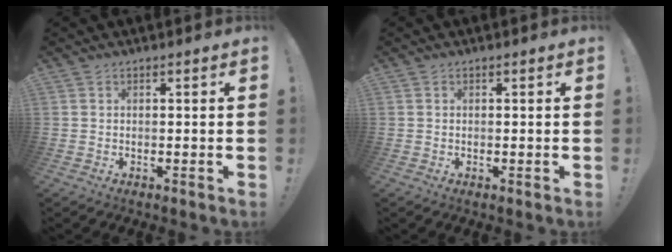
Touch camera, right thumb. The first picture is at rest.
{"total": 0.0}